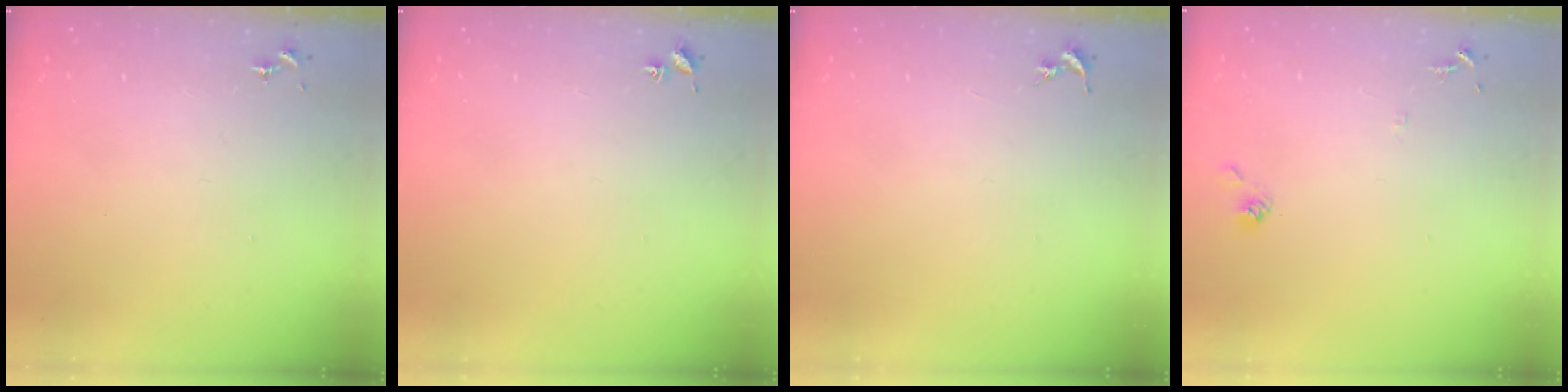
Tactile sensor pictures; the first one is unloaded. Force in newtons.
{"total": 1.8, "press": 1.8, "slide": 0.2}
{"total": 0.0}
{"total": 7.3, "press": 7.3, "slide": 0.4}